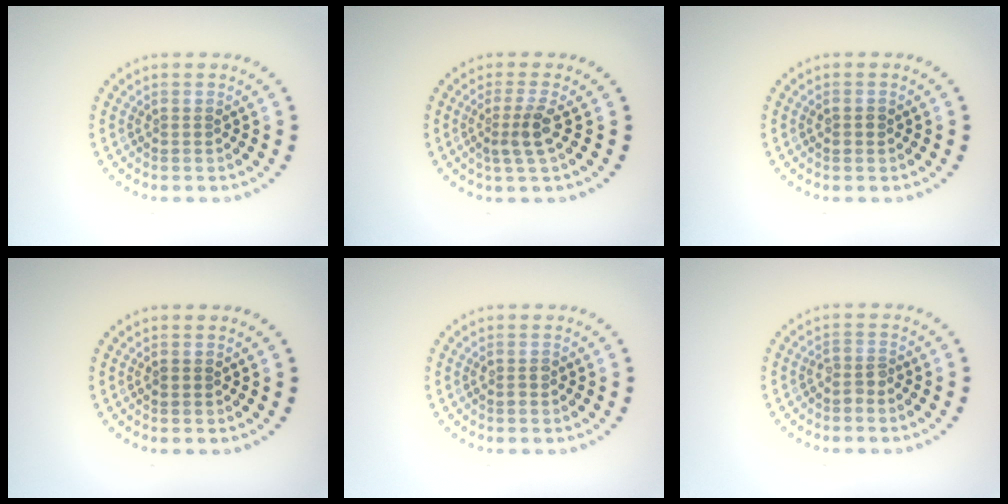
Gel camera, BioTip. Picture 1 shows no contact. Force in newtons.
{"total": 2.4, "press": 1.8, "slide": 1.6}
{"total": 0.9, "press": 0.9, "slide": 0.0}
{"total": 0.7, "press": 0.6, "slide": 0.1}
{"total": 0.8, "press": 0.8, "slide": 0.2}
{"total": 1.3, "press": 1.0, "slide": 0.9}